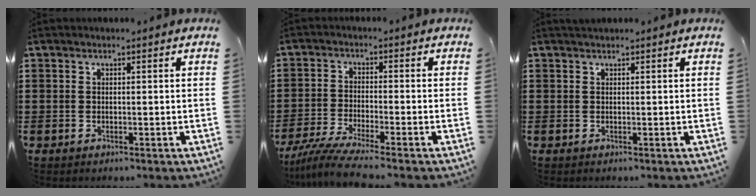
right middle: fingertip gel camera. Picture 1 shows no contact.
{"total": 4.9, "force": [-4.2, -0.3, 2.5], "torque": [-0.071, -0.026, -0.085]}
{"total": 0.8, "force": [0.8, 0.0, 0.3], "torque": [-0.008, 0.000, 0.015]}